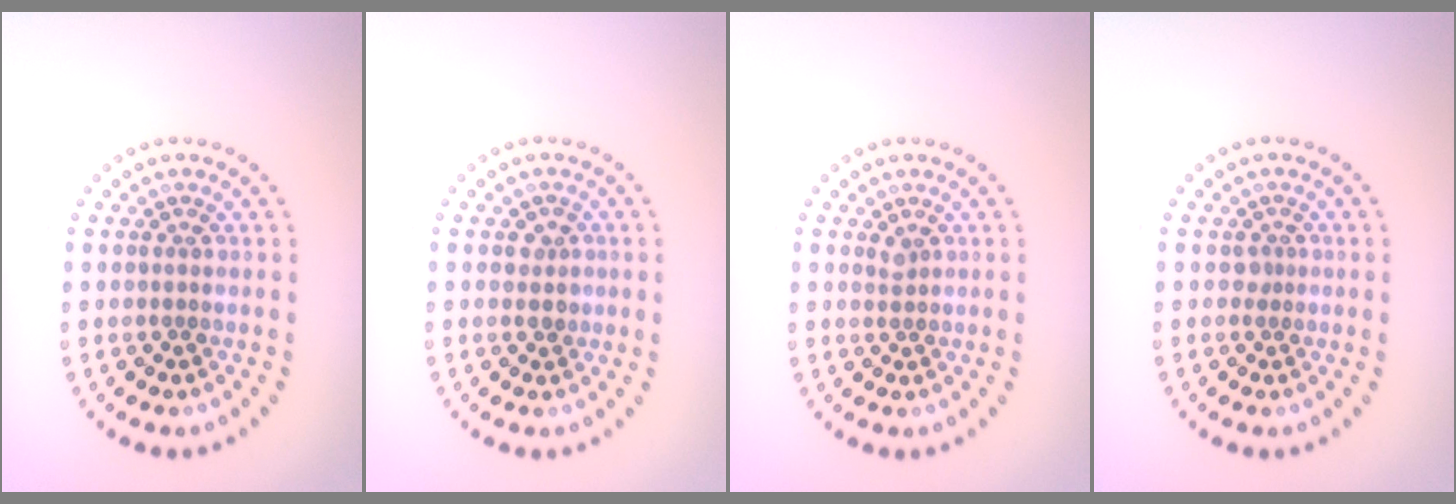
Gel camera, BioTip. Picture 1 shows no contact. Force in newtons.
{"total": 1.4, "press": 1.2, "slide": 0.6}
{"total": 0.8, "press": 0.6, "slide": 0.6}
{"total": 0.8, "press": 0.5, "slide": 0.6}